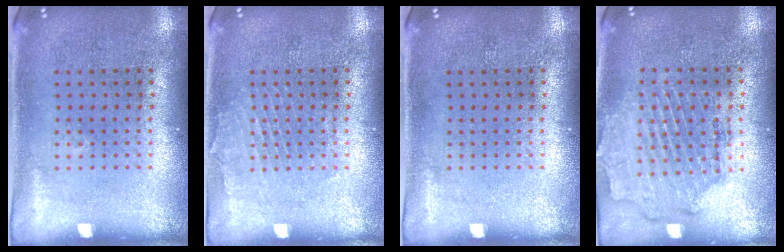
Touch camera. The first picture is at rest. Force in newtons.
{"total": 1.2, "press": 1.1, "slide": 0.1}
{"total": 0.0}
{"total": 1.9, "press": 1.7, "slide": 0.7}